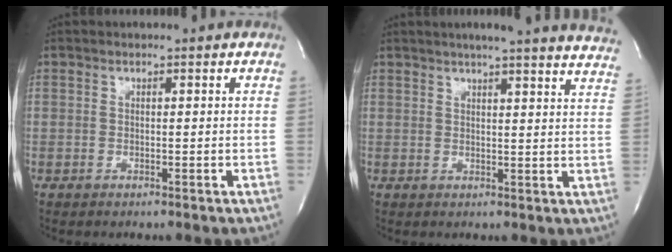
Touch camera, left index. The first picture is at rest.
{"total": 21.0, "force": [19.0, 0.7, 8.9], "torque": [-0.129, -0.033, 0.214]}